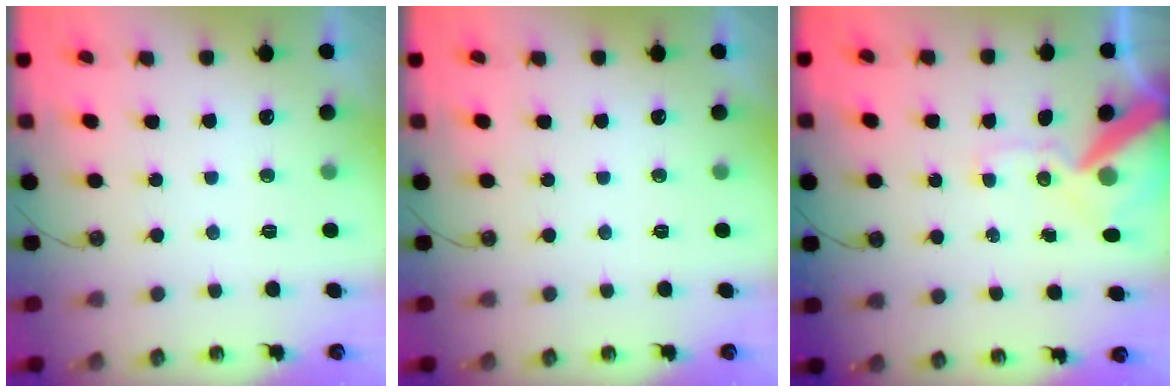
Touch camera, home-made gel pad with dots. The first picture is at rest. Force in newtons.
{"total": 0.0}
{"total": 13.5, "press": 13.4, "slide": 1.7}